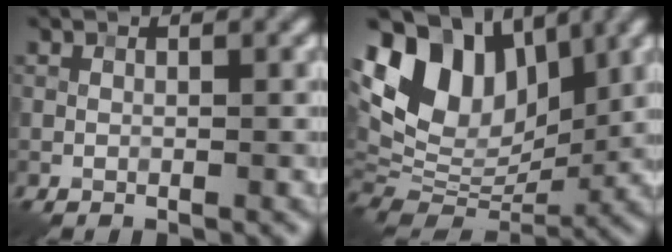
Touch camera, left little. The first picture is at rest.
{"total": 11.8, "force": [4.6, 7.9, 7.5], "torque": [-0.144, 0.016, 0.080]}